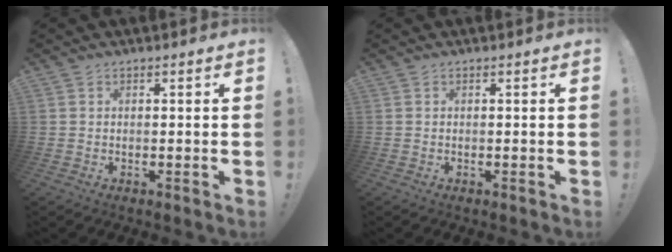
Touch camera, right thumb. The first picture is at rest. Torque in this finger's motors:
{"motor_torque": [0.00, 0.00, 0.00, 0.00, 0.00]}